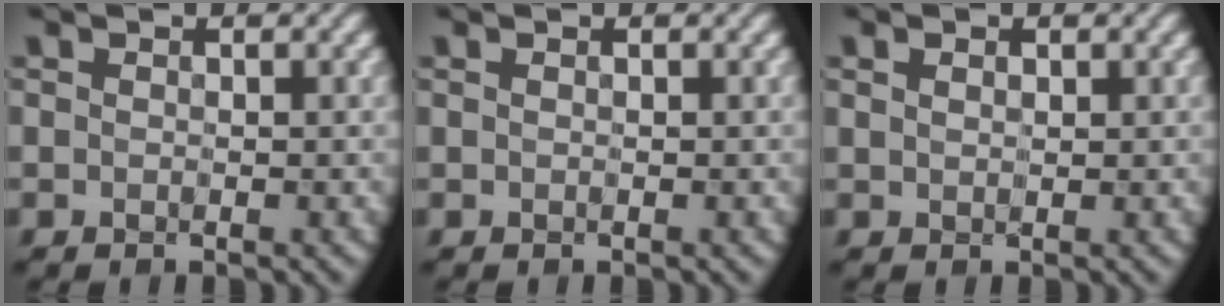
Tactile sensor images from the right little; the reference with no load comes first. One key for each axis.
{"total": 0.0}
{"total": 0.7, "fx": 0.3, "fy": 0.5, "fz": 0.3, "tx": -0.009, "ty": 0.001, "tz": 0.008}